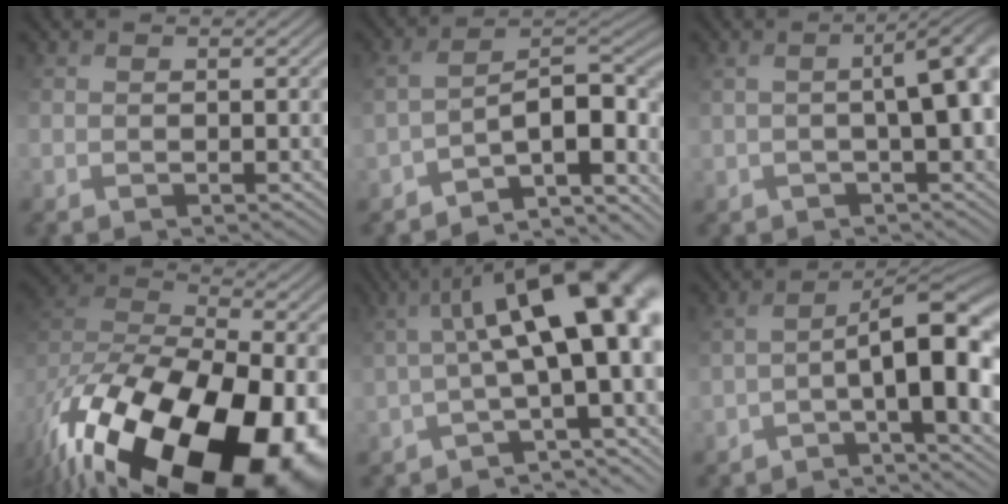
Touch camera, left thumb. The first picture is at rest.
{"total": 9.7, "force": [-7.3, 2.8, 5.7], "torque": [-0.084, 0.019, -0.108]}
{"total": 5.0, "force": [0.2, 1.4, 4.8], "torque": [-0.043, 0.011, 0.007]}
{"total": 20.0, "force": [-10.5, 10.9, 13.1], "torque": [-0.265, -0.048, -0.136]}
{"total": 13.9, "force": [0.0, 4.6, 13.2], "torque": [-0.158, 0.032, 0.015]}
{"total": 10.0, "force": [-2.4, 2.5, 9.3], "torque": [-0.130, 0.013, -0.026]}